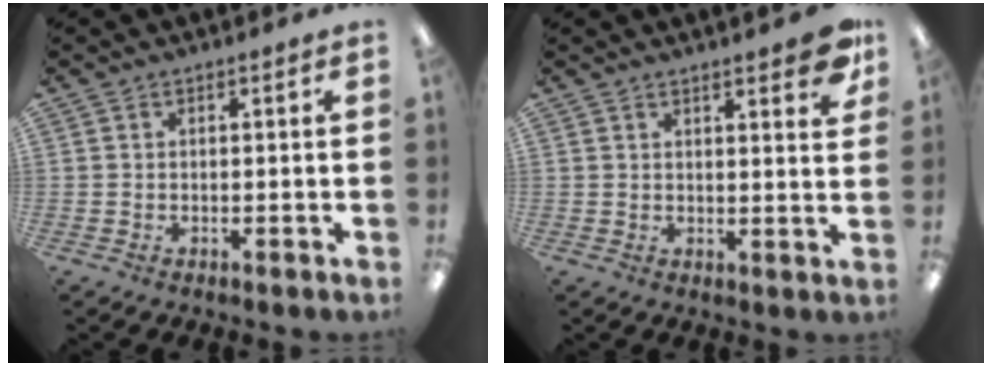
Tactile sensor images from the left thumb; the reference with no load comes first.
{"total": 5.8, "force": [4.4, 1.2, 3.5], "torque": [-0.040, -0.027, 0.070]}